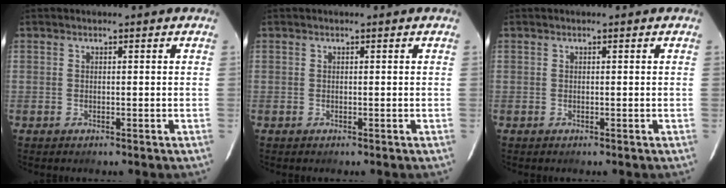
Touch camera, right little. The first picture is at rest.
{"total": 0.0}
{"total": 0.0}